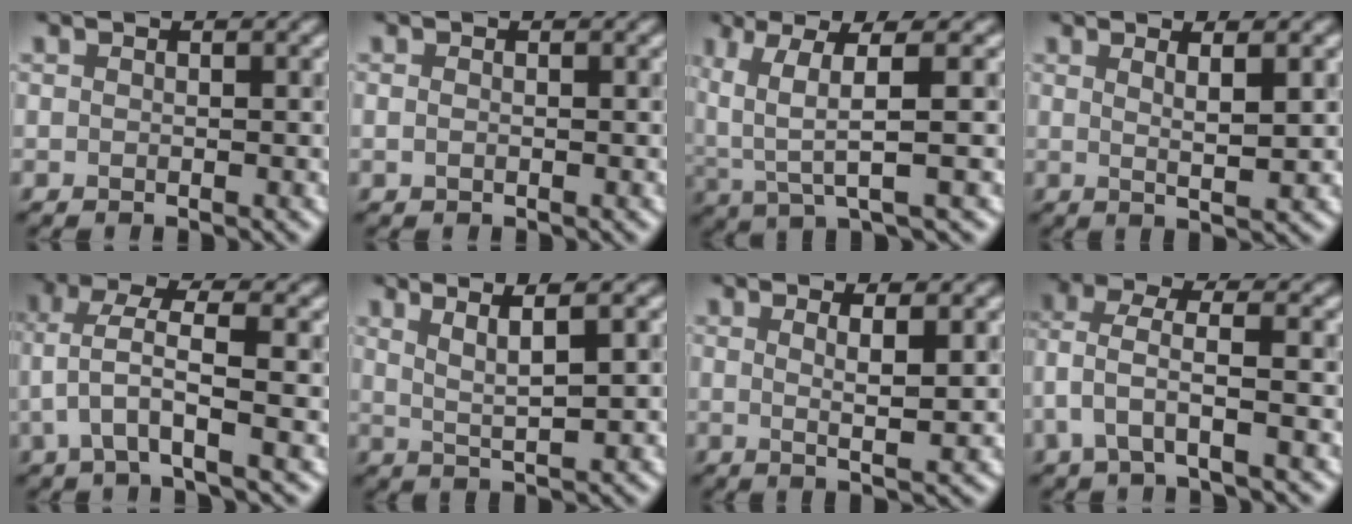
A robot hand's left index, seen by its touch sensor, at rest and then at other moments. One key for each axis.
{"total": 0.6, "fx": -0.1, "fy": 0.4, "fz": 0.4, "tx": -0.009, "ty": -0.002, "tz": -0.001}
{"total": 5.1, "fx": 1.2, "fy": 1.0, "fz": 4.8, "tx": -0.101, "ty": -0.002, "tz": 0.028}
{"total": 2.9, "fx": 1.0, "fy": 0.6, "fz": 2.7, "tx": -0.038, "ty": 0.006, "tz": 0.014}
{"total": 4.0, "fx": -0.2, "fy": 0.9, "fz": 3.9, "tx": -0.083, "ty": 0.016, "tz": -0.005}
{"total": 3.5, "fx": 1.6, "fy": 0.5, "fz": 3.0, "tx": -0.050, "ty": 0.002, "tz": 0.037}
{"total": 3.2, "fx": 0.7, "fy": 0.6, "fz": 3.0, "tx": -0.046, "ty": -0.001, "tz": 0.013}
{"total": 3.2, "fx": -0.3, "fy": 1.1, "fz": 3.0, "tx": -0.072, "ty": 0.012, "tz": -0.009}